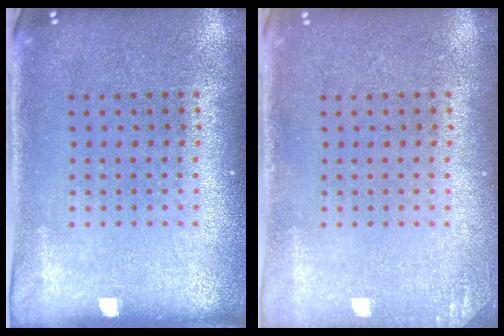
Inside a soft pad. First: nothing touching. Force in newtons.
{"total": 1.0, "press": 1.0, "slide": 0.1}